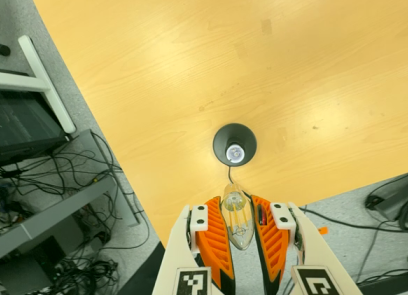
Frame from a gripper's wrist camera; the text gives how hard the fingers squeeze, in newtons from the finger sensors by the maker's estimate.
{"total": 22.2, "left": 25.9, "right": 18.4}